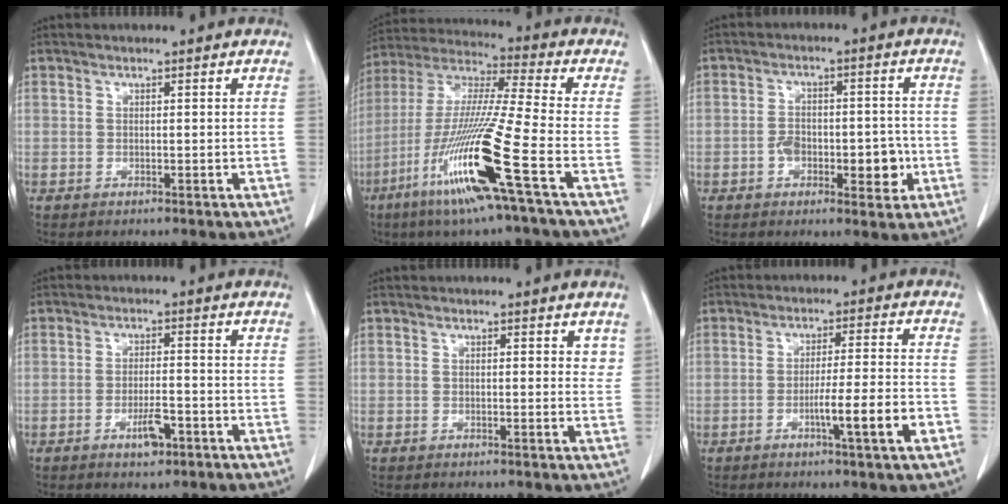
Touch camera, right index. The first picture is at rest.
{"total": 18.3, "force": [-7.7, -1.2, 16.5], "torque": [-0.352, -0.037, -0.155]}
{"total": 7.5, "force": [-2.2, 3.9, 6.0], "torque": [-0.081, 0.014, -0.029]}
{"total": 4.0, "force": [-2.1, 1.2, 3.2], "torque": [-0.055, 0.001, -0.032]}
{"total": 1.7, "force": [1.1, 0.8, 1.1], "torque": [-0.003, -0.005, 0.010]}
{"total": 8.0, "force": [-3.0, -0.5, 7.4], "torque": [-0.111, -0.007, -0.049]}